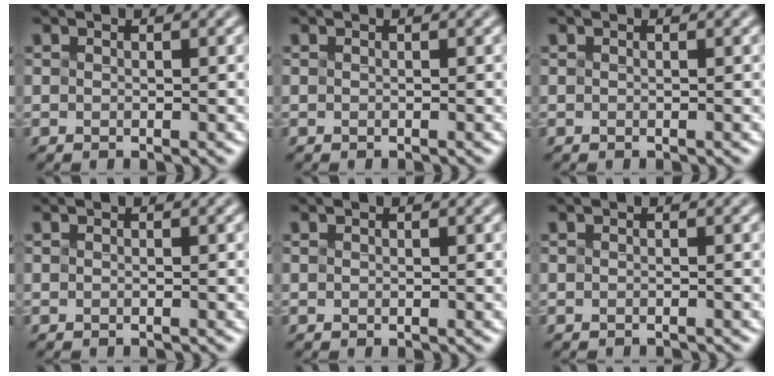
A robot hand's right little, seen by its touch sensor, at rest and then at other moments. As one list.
[{"total": 0.0}, {"total": 0.0}, {"total": 0.7, "force": [-0.6, 0.0, 0.2], "torque": [0.005, -0.009, -0.013]}, {"total": 0.0}, {"total": 1.3, "force": [-1.3, 0.0, 0.2], "torque": [0.008, -0.010, -0.018]}]